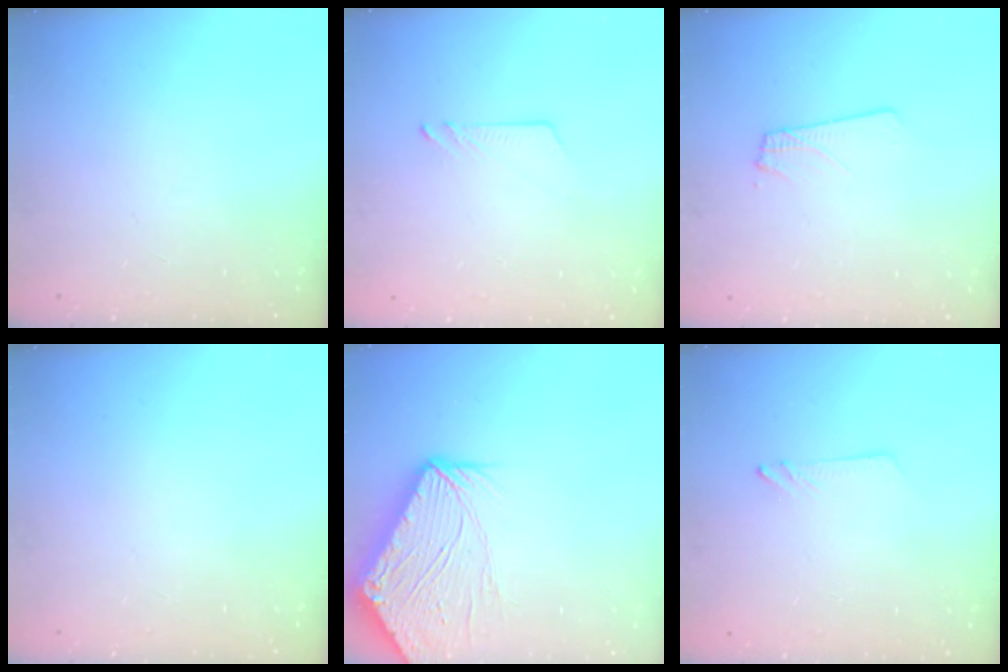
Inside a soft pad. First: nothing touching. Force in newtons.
{"total": 3.5, "press": 3.4, "slide": 0.5}
{"total": 1.8, "press": 1.8, "slide": 0.1}
{"total": 0.0}
{"total": 9.0, "press": 8.8, "slide": 1.6}
{"total": 1.3, "press": 1.3, "slide": 0.1}